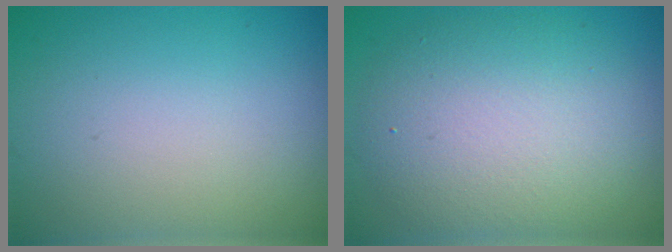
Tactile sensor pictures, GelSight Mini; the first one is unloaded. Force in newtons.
{"total": 7.1, "press": 7.1, "slide": 0.6}